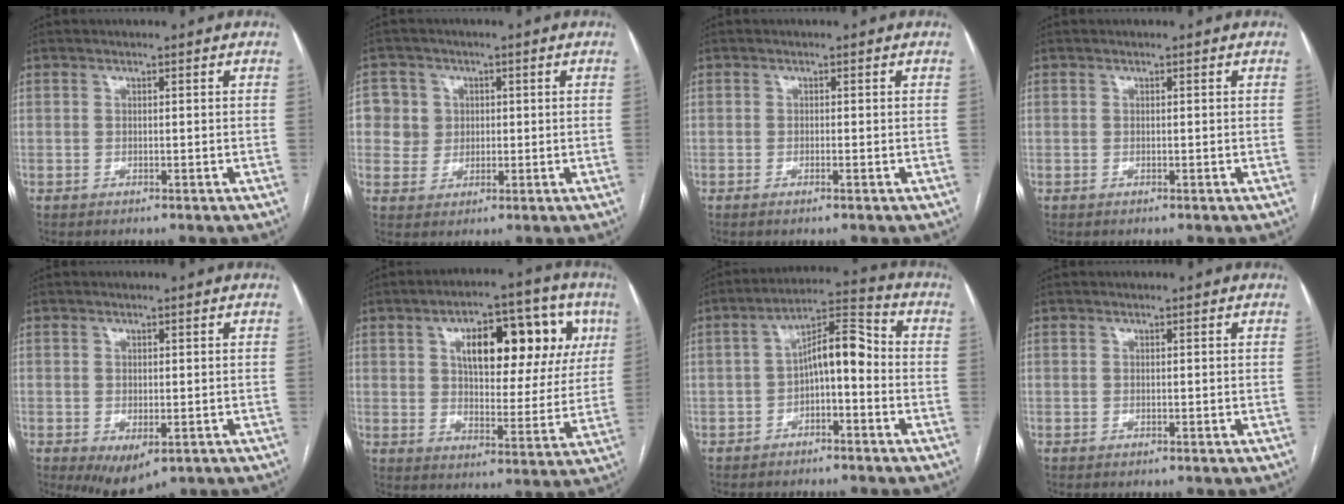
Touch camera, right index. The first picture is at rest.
{"total": 5.2, "force": [1.0, 5.1, 0.5], "torque": [0.001, 0.018, 0.023]}
{"total": 0.9, "force": [-0.4, -0.1, 0.8], "torque": [-0.015, -0.001, -0.005]}
{"total": 0.0}
{"total": 5.5, "force": [-2.4, 2.9, 4.0], "torque": [-0.057, -0.014, -0.024]}
{"total": 17.5, "force": [6.6, 7.8, 14.2], "torque": [-0.186, 0.034, 0.095]}
{"total": 7.9, "force": [-1.4, 2.7, 7.3], "torque": [-0.123, 0.037, -0.025]}
{"total": 0.0}